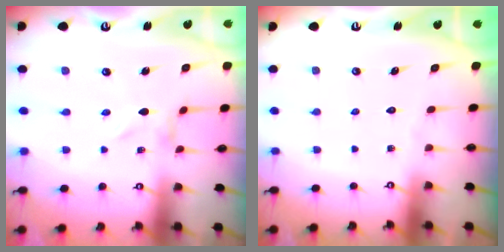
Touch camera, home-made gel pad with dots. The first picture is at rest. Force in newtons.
{"total": 1.7, "press": 1.7, "slide": 0.2}